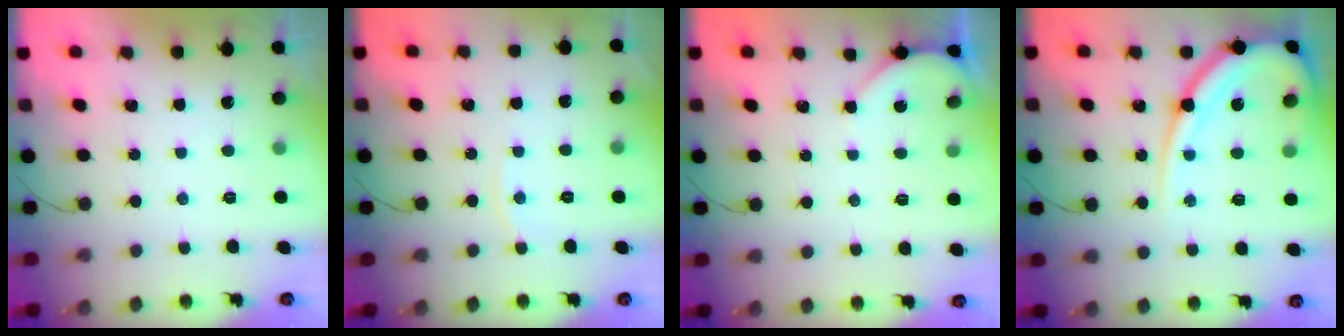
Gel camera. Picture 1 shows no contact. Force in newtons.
{"total": 3.0, "press": 3.0, "slide": 0.4}
{"total": 2.1, "press": 2.1, "slide": 0.3}
{"total": 15.8, "press": 15.7, "slide": 1.6}